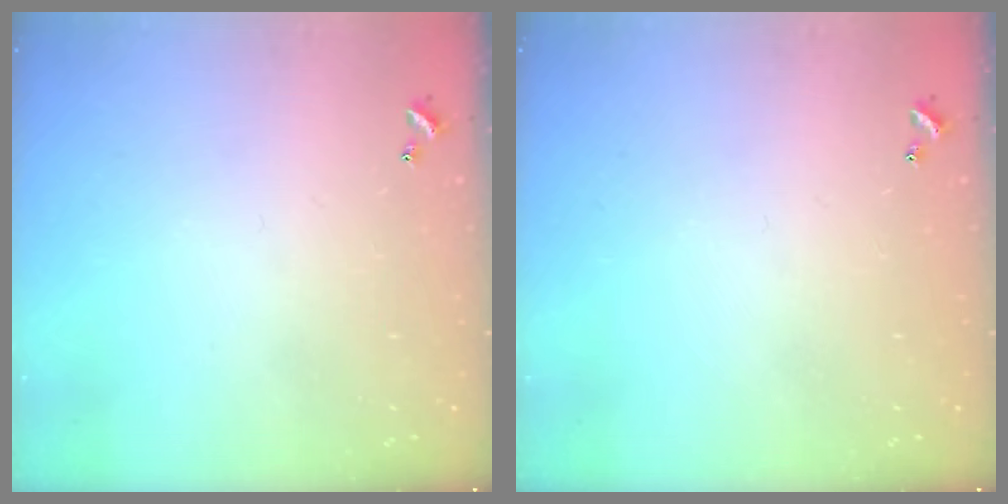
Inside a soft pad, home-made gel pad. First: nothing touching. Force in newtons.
{"total": 0.0}